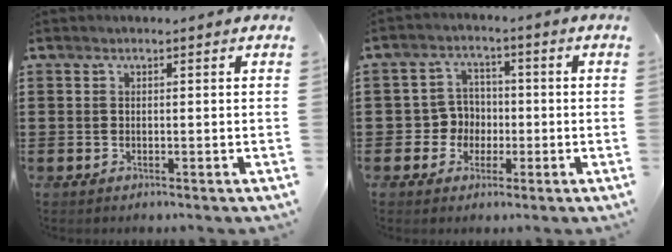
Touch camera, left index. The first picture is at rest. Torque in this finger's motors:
{"motor_torque": [-0.05, 0.14, 0.01, -0.01]}